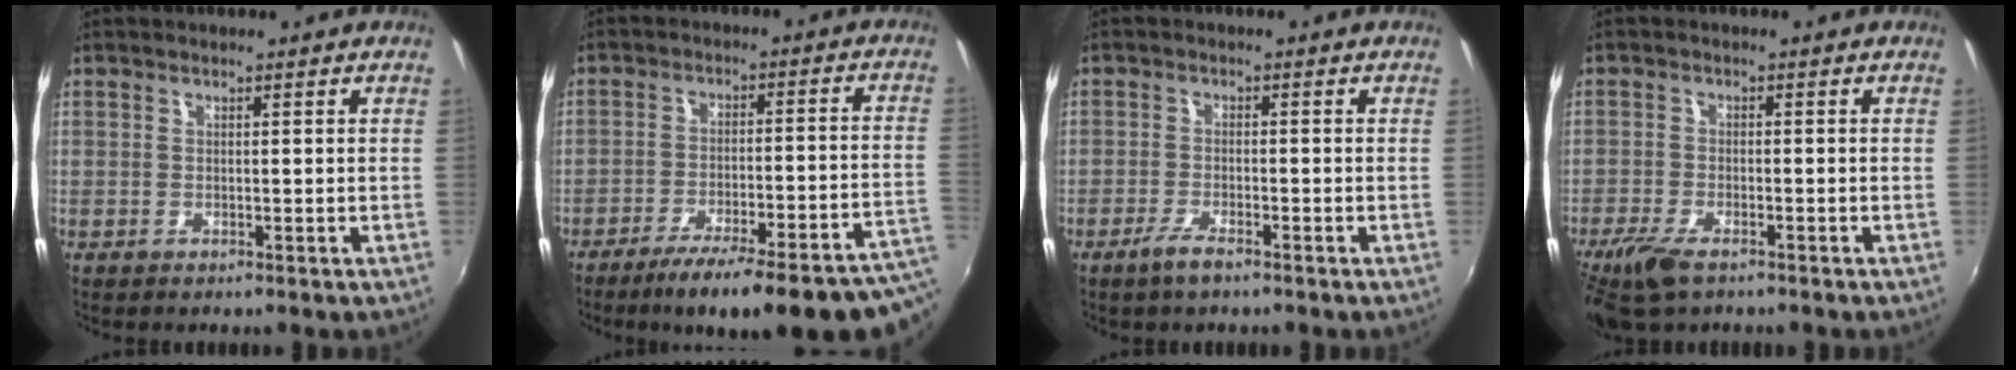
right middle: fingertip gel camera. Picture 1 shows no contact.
{"total": 23.6, "force": [-18.1, 3.6, 14.7], "torque": [-0.191, -0.034, -0.237]}
{"total": 3.4, "force": [-2.5, 0.5, 2.3], "torque": [-0.059, -0.003, -0.049]}
{"total": 6.9, "force": [-4.9, 2.4, 4.2], "torque": [-0.109, -0.022, -0.095]}